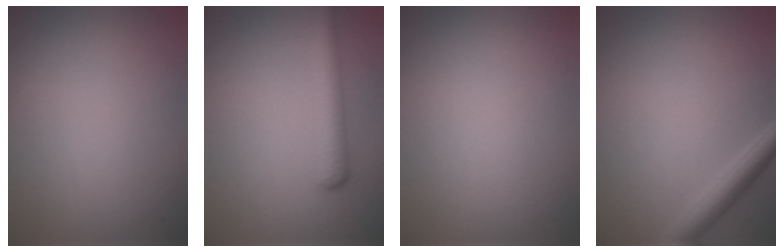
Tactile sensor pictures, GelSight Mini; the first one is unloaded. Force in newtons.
{"total": 3.2, "press": 3.2, "slide": 0.1}
{"total": 0.0}
{"total": 2.7, "press": 2.7, "slide": 0.1}